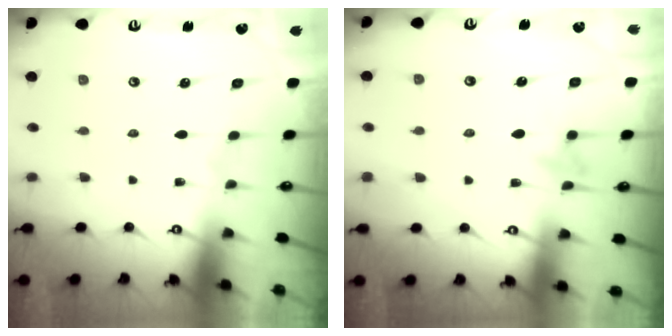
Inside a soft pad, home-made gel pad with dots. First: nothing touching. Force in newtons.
{"total": 6.8, "press": 6.7, "slide": 0.9}